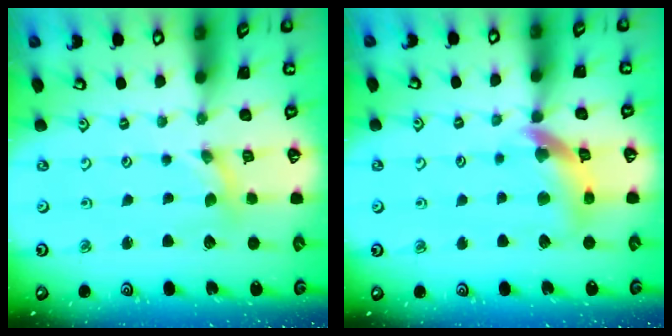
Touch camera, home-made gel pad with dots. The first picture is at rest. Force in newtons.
{"total": 12.9, "press": 12.8, "slide": 1.7}